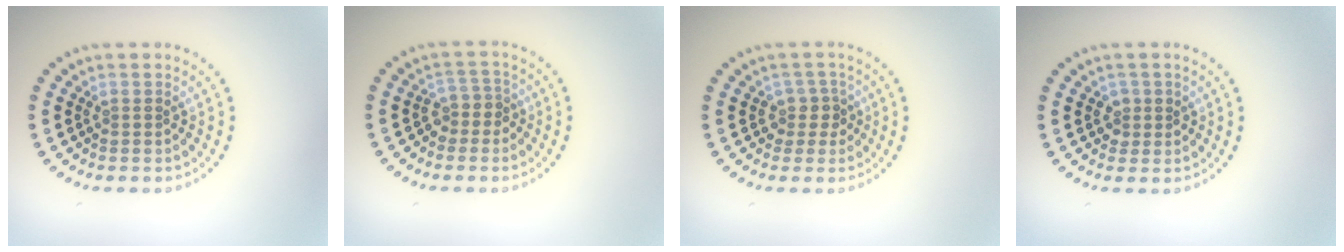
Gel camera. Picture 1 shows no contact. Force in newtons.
{"total": 1.9, "press": 1.5, "slide": 1.1}
{"total": 1.8, "press": 1.5, "slide": 1.1}
{"total": 1.1, "press": 1.0, "slide": 0.5}